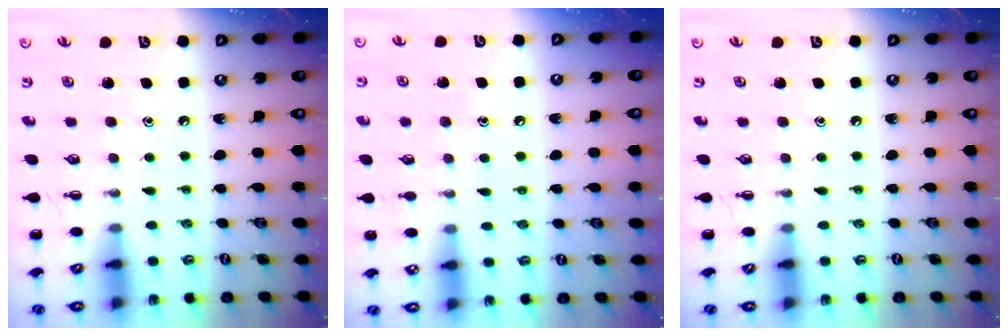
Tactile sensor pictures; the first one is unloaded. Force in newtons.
{"total": 6.6, "press": 6.4, "slide": 1.7}
{"total": 0.0}